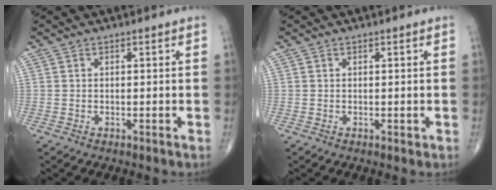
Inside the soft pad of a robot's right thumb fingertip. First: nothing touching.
{"total": 0.0}